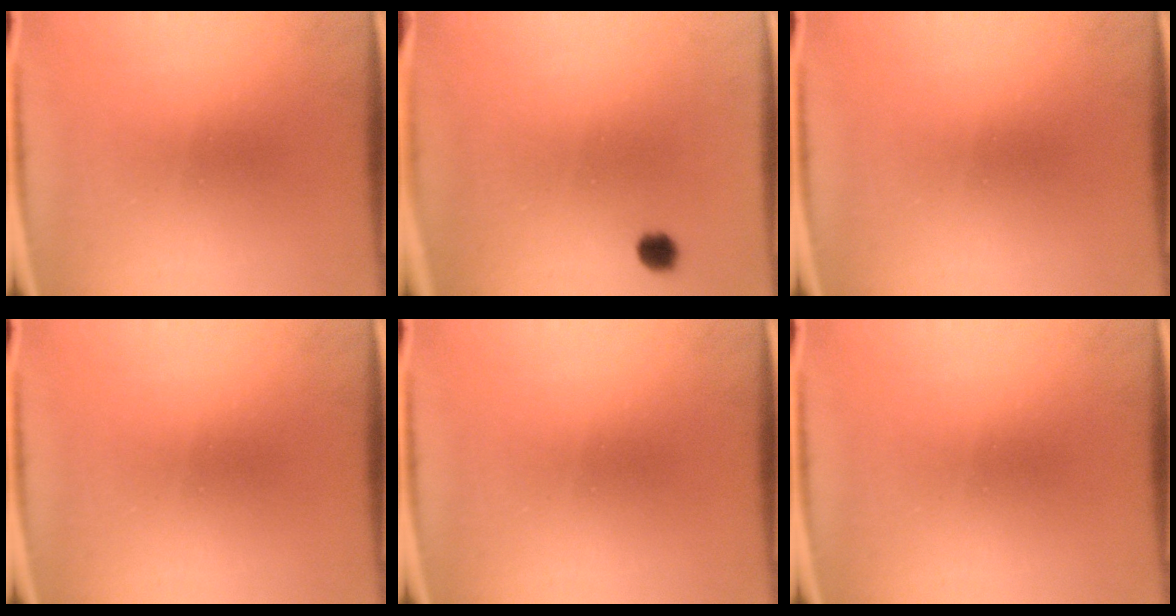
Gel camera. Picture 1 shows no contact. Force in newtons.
{"total": 1.8}
{"total": 0.0}
{"total": 0.0}
{"total": 0.0}
{"total": 0.0}